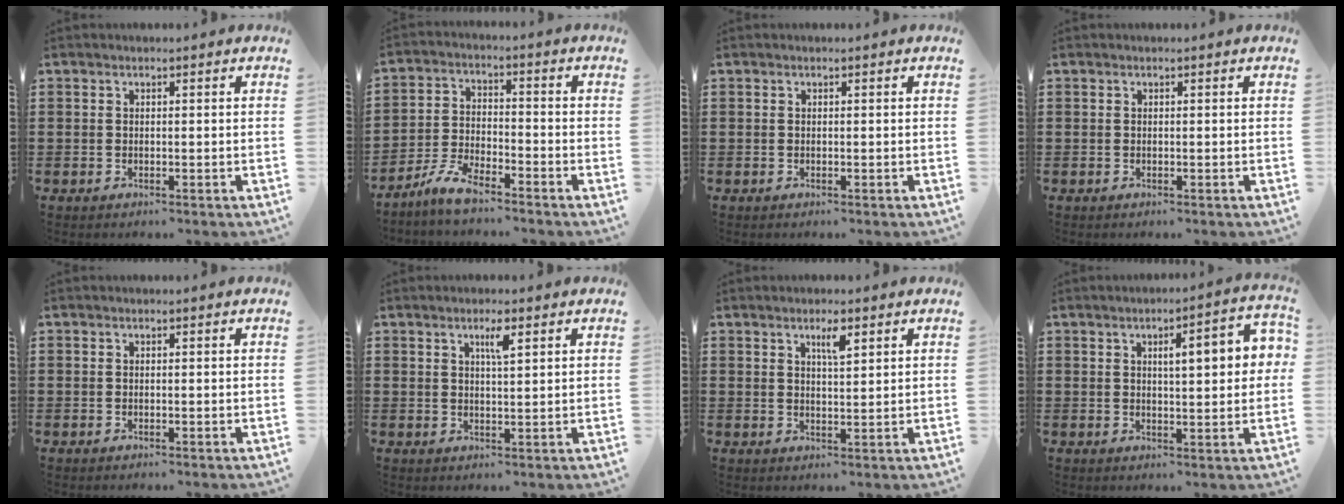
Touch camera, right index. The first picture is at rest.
{"total": 5.5, "force": [-4.7, 1.1, 2.6], "torque": [-0.071, 0.000, -0.096]}
{"total": 0.0}
{"total": 0.0}
{"total": 0.0}
{"total": 2.9, "force": [1.5, 0.5, 2.4], "torque": [-0.042, 0.001, 0.022]}
{"total": 3.1, "force": [1.8, 0.7, 2.4], "torque": [-0.044, 0.002, 0.028]}
{"total": 6.4, "force": [1.5, 1.6, 6.0], "torque": [-0.090, -0.002, 0.015]}